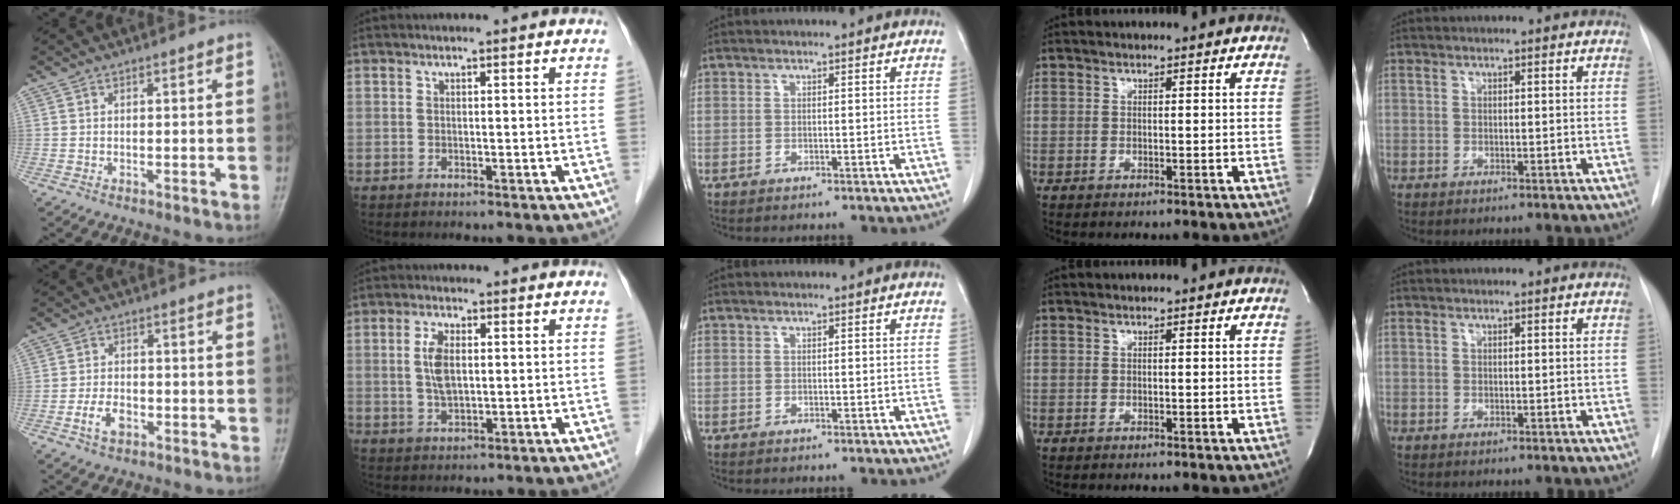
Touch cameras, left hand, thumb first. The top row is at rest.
{"thumb": {"total": 4.5, "force": [-1.9, 3.0, 2.9], "torque": [-0.051, 0.014, -0.035]}, "index": {"total": 5.0, "force": [0.4, 2.1, 4.6], "torque": [-0.103, 0.005, 0.011]}}